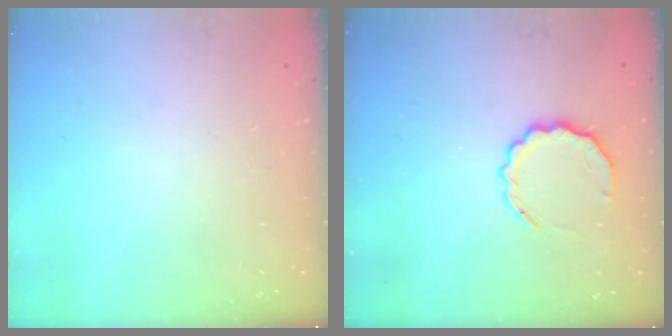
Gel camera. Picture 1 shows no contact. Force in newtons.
{"total": 9.1, "press": 9.0, "slide": 1.6}